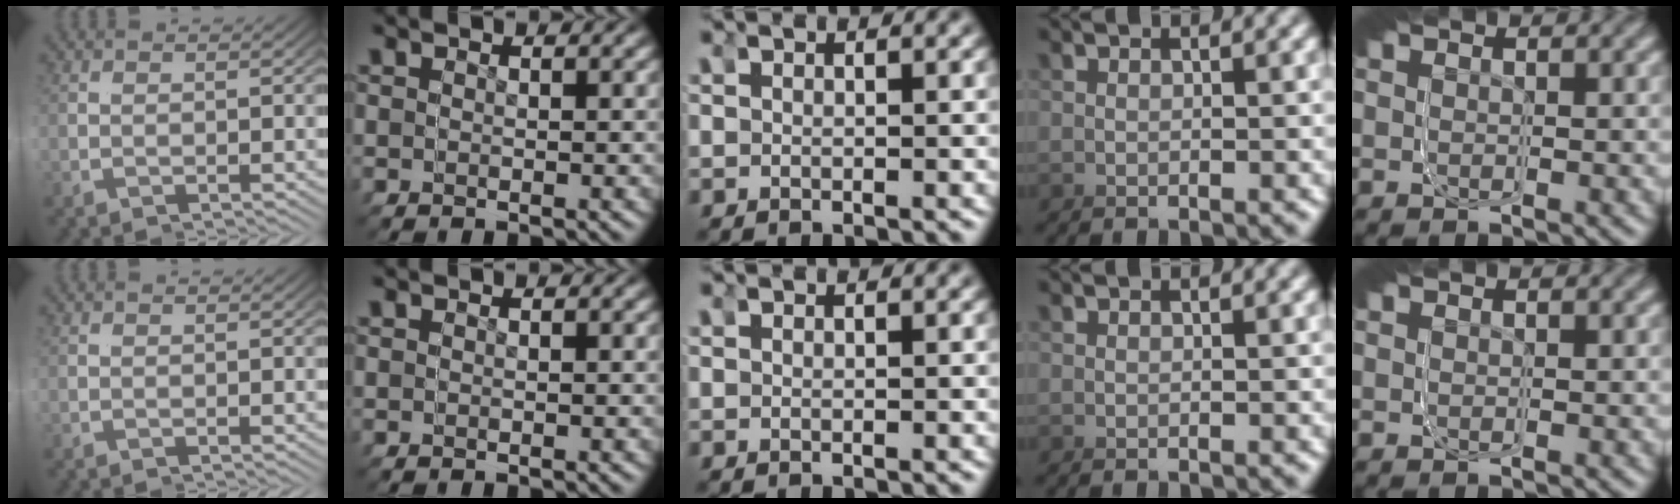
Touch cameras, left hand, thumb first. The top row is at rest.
{}